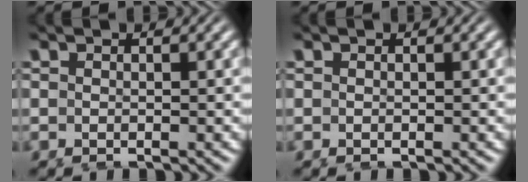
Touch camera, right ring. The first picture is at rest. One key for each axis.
{"total": 0.0}